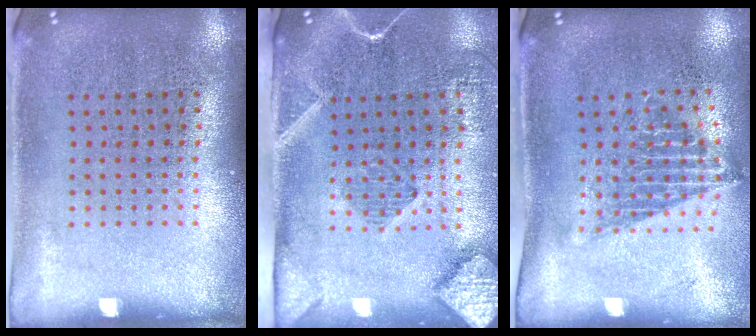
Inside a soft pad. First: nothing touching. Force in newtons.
{"total": 2.9, "press": 2.1, "slide": 2.0}
{"total": 1.4, "press": 1.1, "slide": 0.9}